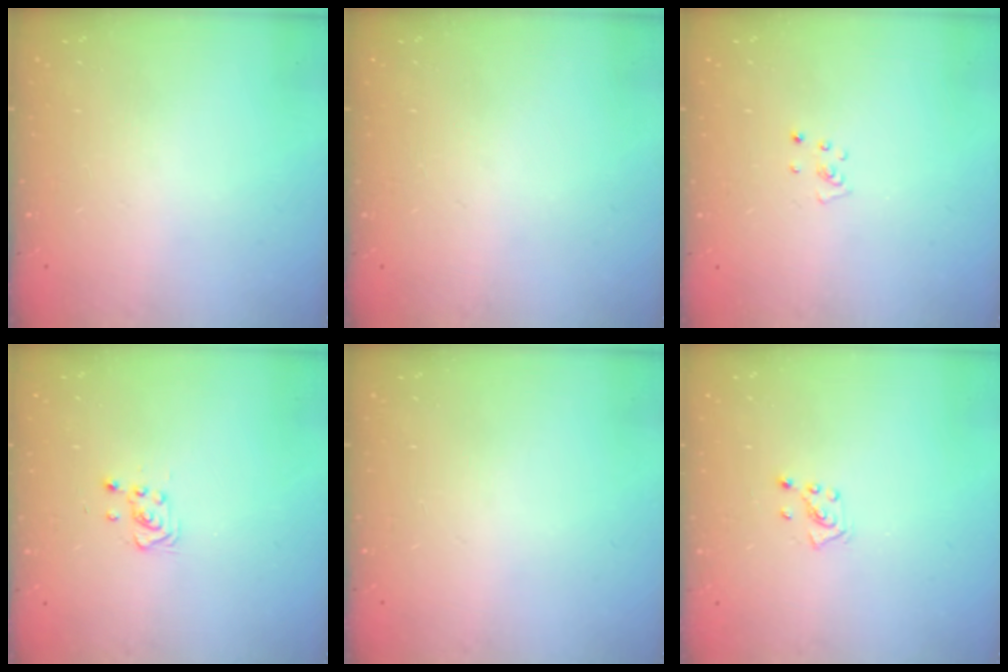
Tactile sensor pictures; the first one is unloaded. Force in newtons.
{"total": 0.0}
{"total": 2.2, "press": 2.2, "slide": 0.2}
{"total": 3.7, "press": 3.6, "slide": 0.5}
{"total": 0.0}
{"total": 2.8, "press": 2.8, "slide": 0.2}